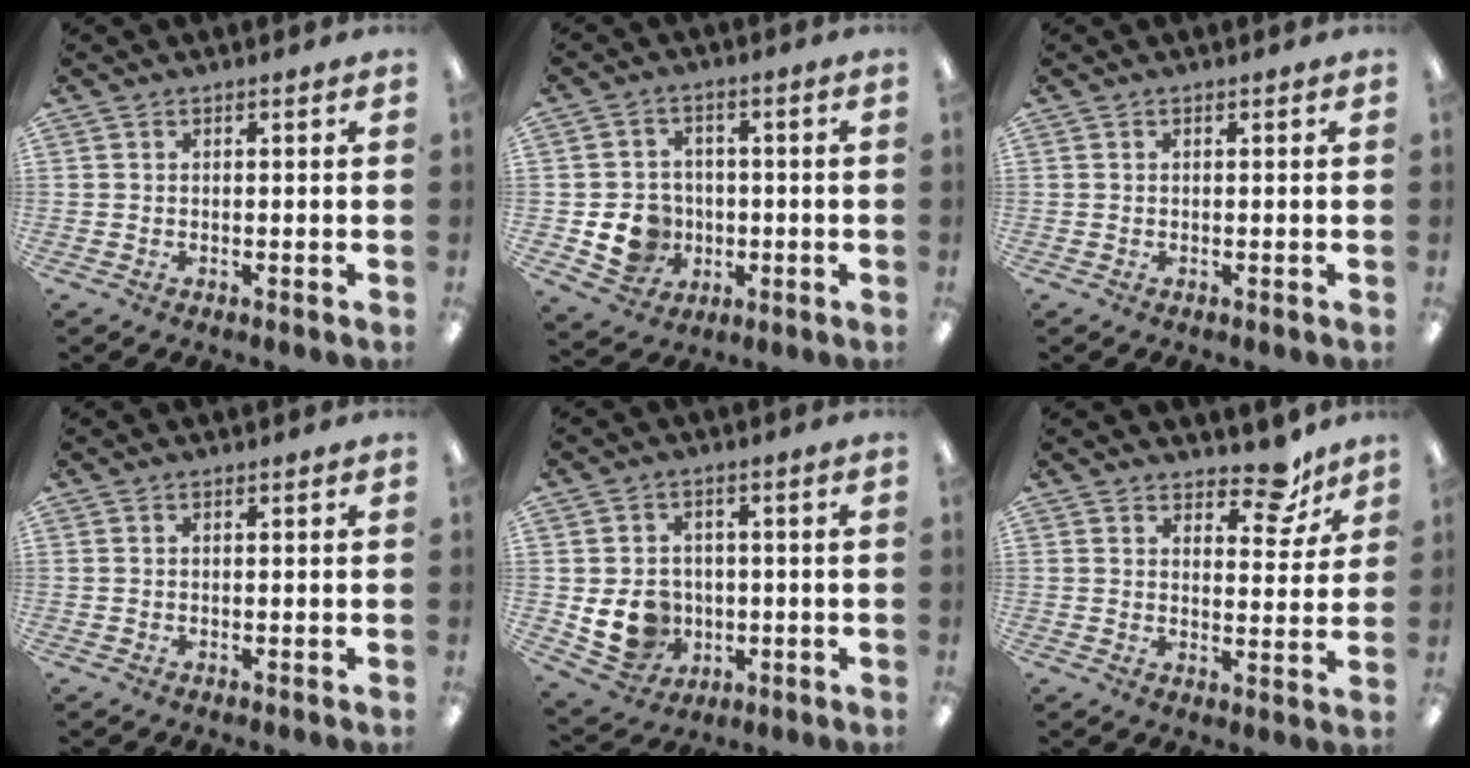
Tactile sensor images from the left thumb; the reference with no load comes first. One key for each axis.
{"total": 8.9, "fx": -2.1, "fy": 8.0, "fz": 3.2, "tx": -0.073, "ty": 0.014, "tz": -0.030}
{"total": 0.0}
{"total": 0.0}
{"total": 9.7, "fx": -1.1, "fy": 8.6, "fz": 4.2, "tx": -0.100, "ty": 0.010, "tz": -0.012}
{"total": 9.4, "fx": 7.0, "fy": 4.2, "fz": 4.7, "tx": -0.047, "ty": -0.041, "tz": 0.118}